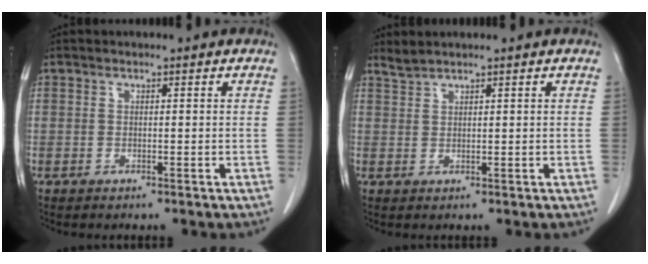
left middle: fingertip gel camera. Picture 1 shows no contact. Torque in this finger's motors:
{"motor_torque": [0.12, -0.31, -0.10, -0.01]}